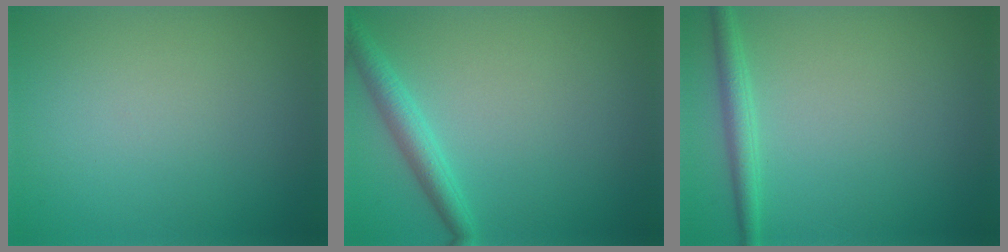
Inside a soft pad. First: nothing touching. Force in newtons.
{"total": 2.5, "press": 2.5, "slide": 0.1}
{"total": 2.0, "press": 2.0, "slide": 0.1}